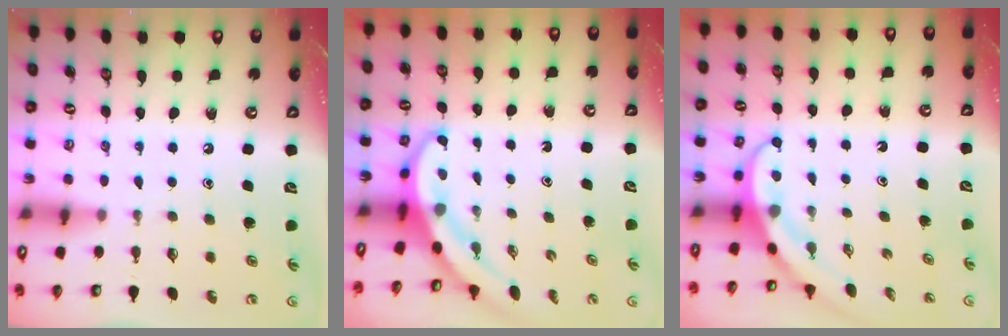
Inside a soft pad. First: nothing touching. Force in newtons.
{"total": 3.8, "press": 3.8, "slide": 0.2}
{"total": 3.9, "press": 3.9, "slide": 0.3}